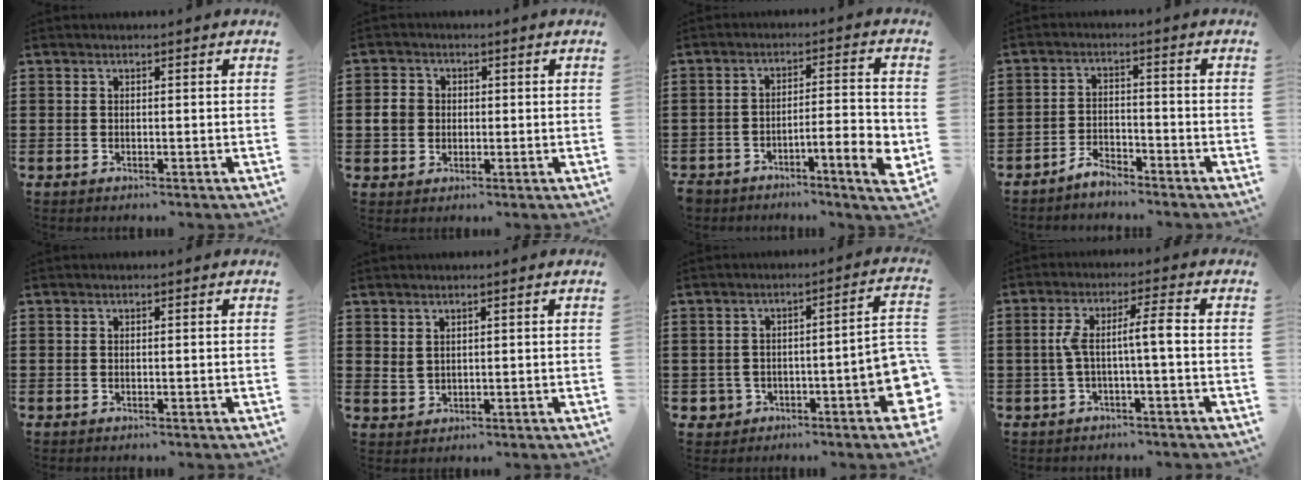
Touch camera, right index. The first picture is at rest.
{"total": 3.3, "force": [-0.1, 3.1, 1.4], "torque": [-0.045, 0.007, -0.007]}
{"total": 6.6, "force": [-4.3, 1.3, 4.9], "torque": [-0.078, 0.000, -0.075]}
{"total": 3.0, "force": [-3.0, 0.6, 0.3], "torque": [-0.014, 0.005, -0.059]}
{"total": 0.0}
{"total": 1.8, "force": [1.4, 0.9, 0.6], "torque": [-0.016, 0.002, 0.028]}
{"total": 6.4, "force": [-2.6, 2.8, 5.1], "torque": [-0.091, -0.003, -0.046]}
{"total": 5.7, "force": [-0.4, 0.6, 5.7], "torque": [-0.114, 0.002, -0.016]}